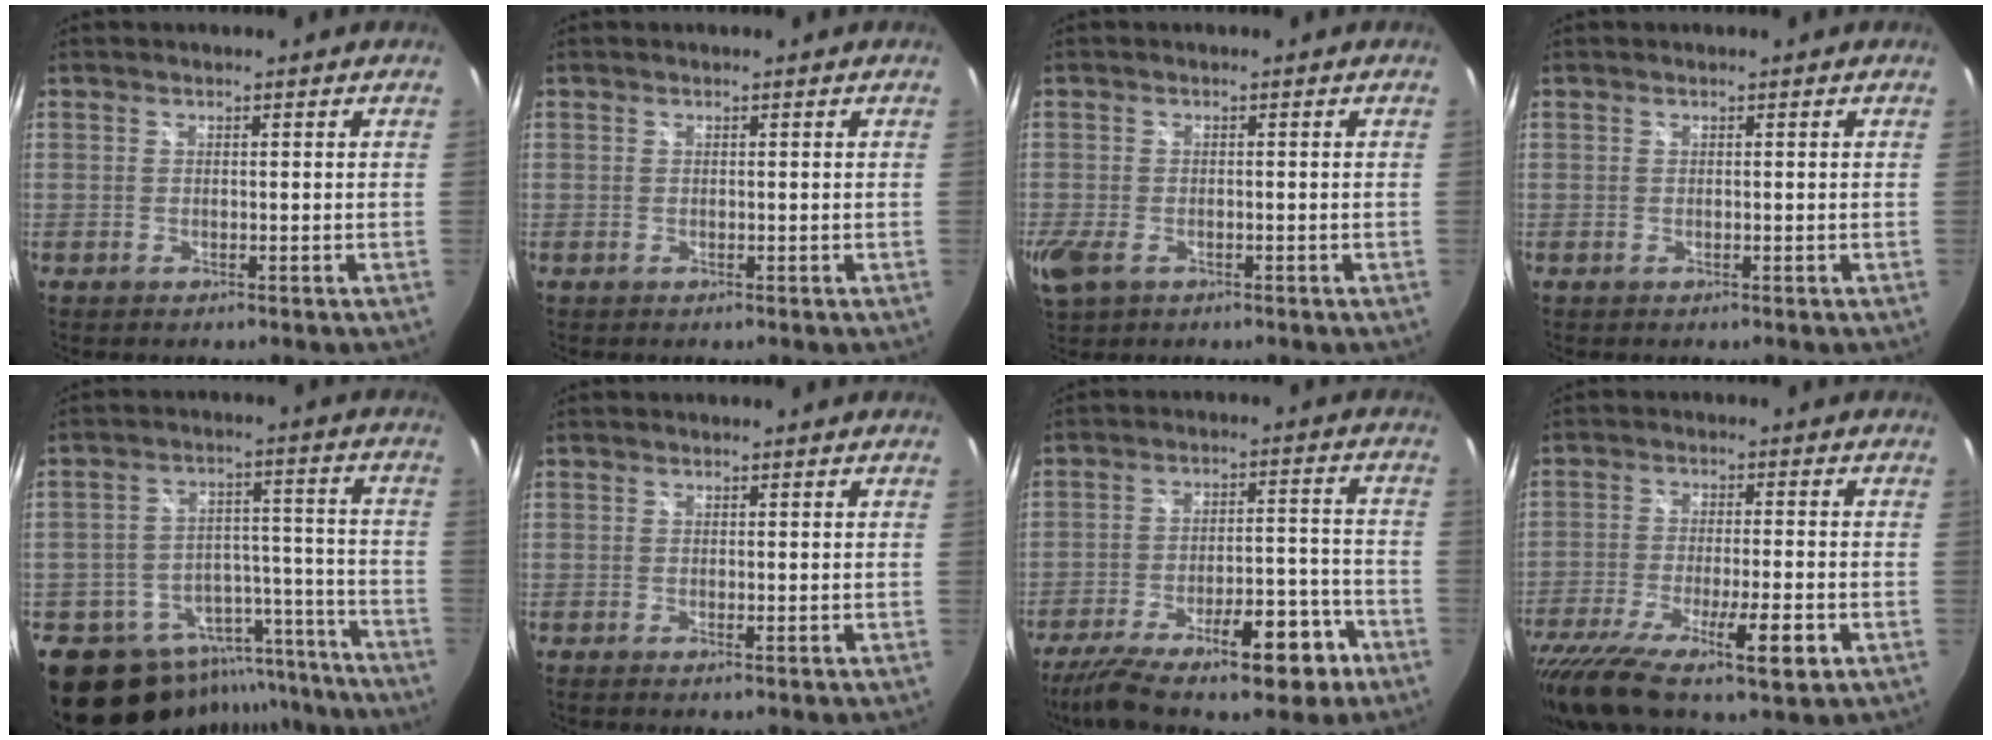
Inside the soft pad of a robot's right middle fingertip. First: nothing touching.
{"total": 0.0}
{"total": 6.5, "force": [-3.1, 3.9, 4.2], "torque": [-0.103, -0.021, -0.057]}
{"total": 0.0}
{"total": 17.7, "force": [-15.1, 8.3, 4.1], "torque": [-0.078, 0.048, -0.205]}
{"total": 0.6, "force": [-0.3, -0.1, 0.5], "torque": [-0.008, -0.001, -0.007]}
{"total": 16.6, "force": [-11.5, 5.1, 10.8], "torque": [-0.186, 0.001, -0.166]}
{"total": 18.4, "force": [-11.0, 4.6, 14.0], "torque": [-0.273, -0.070, -0.185]}